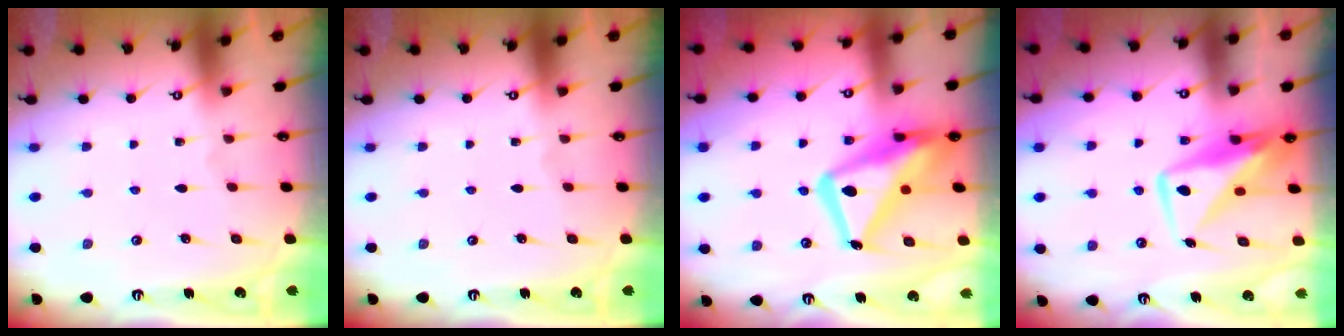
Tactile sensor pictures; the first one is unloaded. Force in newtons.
{"total": 0.0}
{"total": 19.8, "press": 19.8, "slide": 1.8}
{"total": 12.3, "press": 12.2, "slide": 1.0}